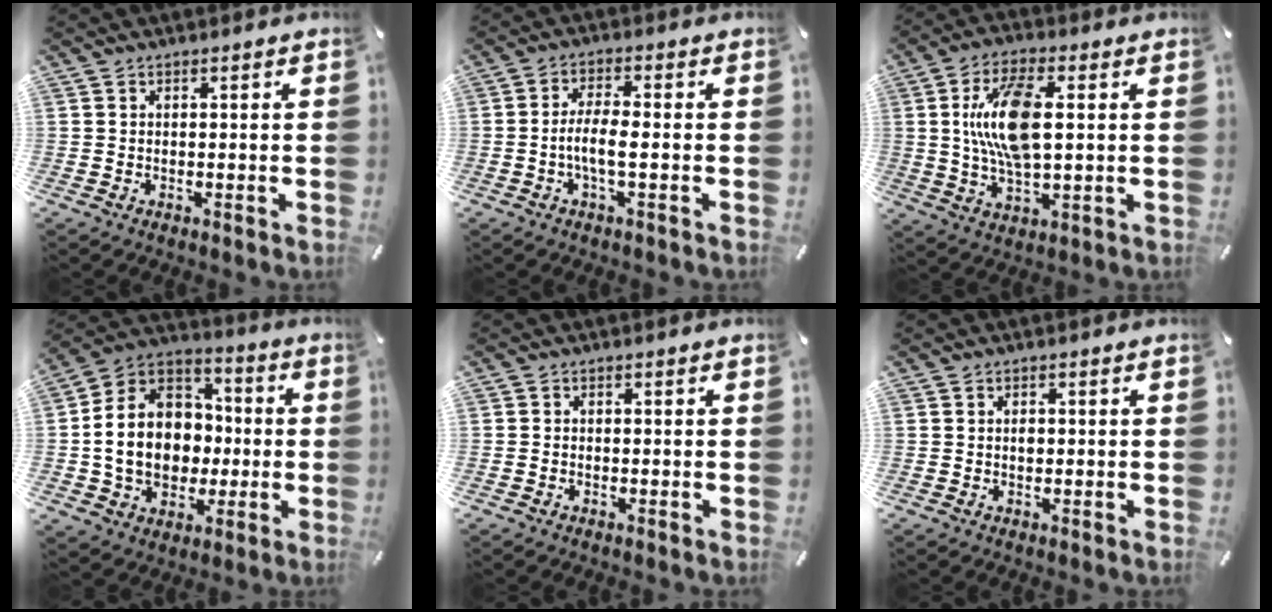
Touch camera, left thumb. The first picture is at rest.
{"total": 6.1, "force": [-1.3, 1.8, 5.7], "torque": [-0.115, 0.000, -0.026]}
{"total": 14.0, "force": [2.2, 6.4, 12.2], "torque": [-0.259, -0.006, 0.032]}
{"total": 15.5, "force": [-2.3, 13.3, 7.7], "torque": [-0.178, 0.012, -0.036]}
{"total": 0.6, "force": [-0.4, 0.3, 0.2], "torque": [-0.004, -0.001, -0.009]}
{"total": 1.1, "force": [0.0, 0.9, 0.7], "torque": [-0.007, -0.002, -0.002]}